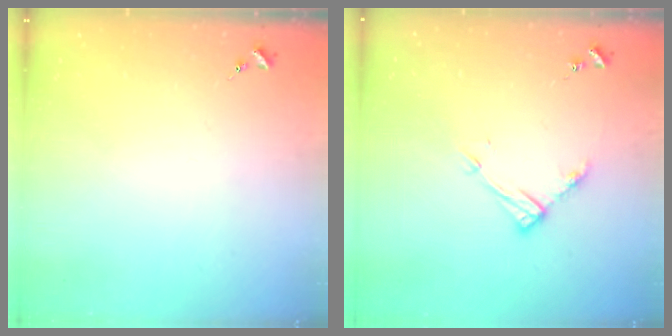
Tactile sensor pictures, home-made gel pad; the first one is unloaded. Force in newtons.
{"total": 11.0, "press": 11.0, "slide": 0.8}